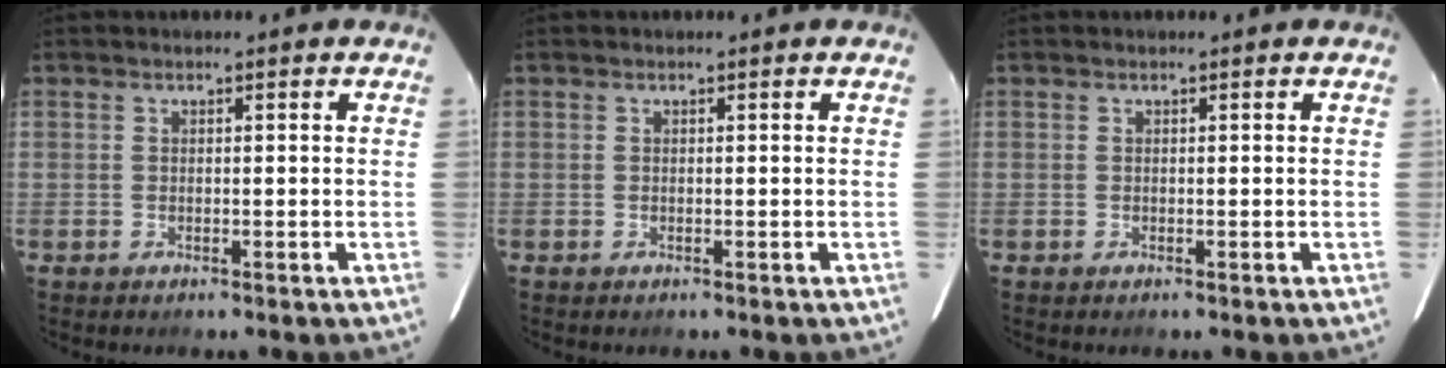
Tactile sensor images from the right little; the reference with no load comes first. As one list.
[{"total": 0.0}, {"total": 0.0}]